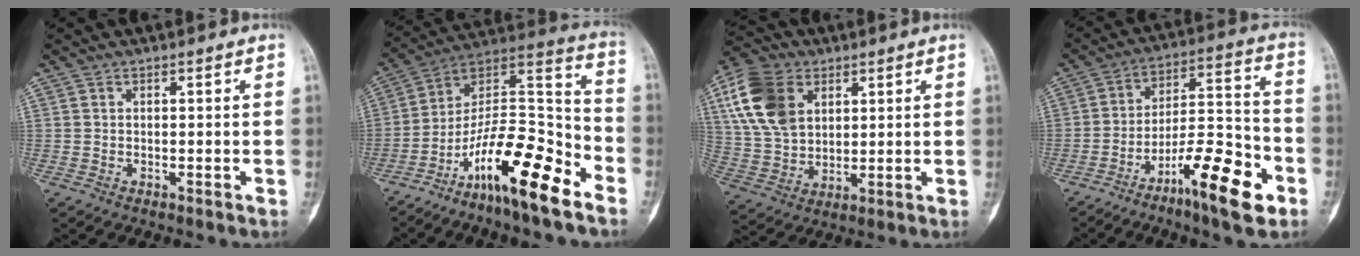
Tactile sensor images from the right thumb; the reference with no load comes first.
{"total": 19.6, "force": [-11.8, 4.9, 14.9], "torque": [-0.249, 0.097, -0.200]}
{"total": 14.8, "force": [5.5, 10.3, 9.0], "torque": [-0.166, -0.006, 0.106]}
{"total": 16.0, "force": [-8.4, 4.1, 13.0], "torque": [-0.207, 0.064, -0.133]}